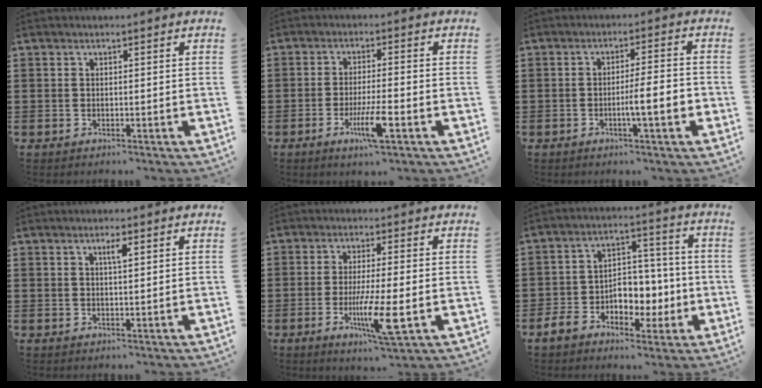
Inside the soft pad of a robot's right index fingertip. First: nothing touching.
{"total": 6.2, "force": [-2.6, 0.7, 5.5], "torque": [-0.109, -0.015, -0.048]}
{"total": 6.0, "force": [-1.6, 0.6, 5.7], "torque": [-0.094, -0.001, -0.027]}
{"total": 2.1, "force": [1.0, 0.4, 1.8], "torque": [-0.030, 0.000, 0.013]}
{"total": 8.1, "force": [-2.2, 1.1, 7.7], "torque": [-0.143, -0.018, -0.038]}
{"total": 7.4, "force": [-1.9, 6.1, 3.7], "torque": [-0.058, 0.011, -0.032]}